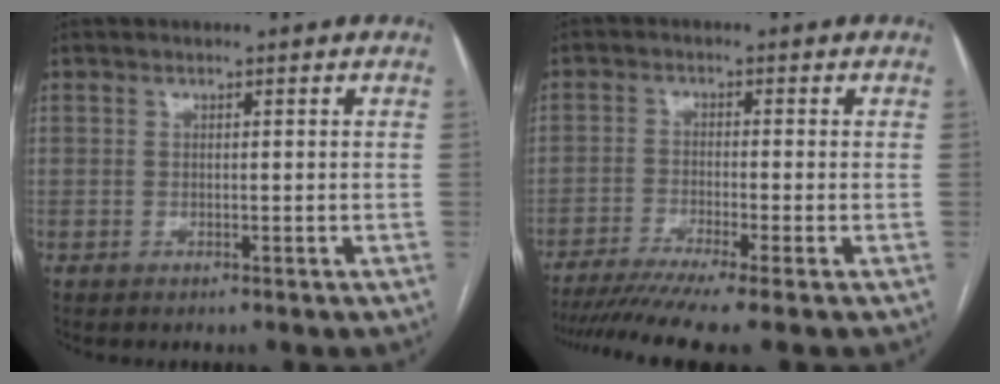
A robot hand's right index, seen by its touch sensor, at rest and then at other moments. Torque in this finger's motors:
{"motor_torque": [1.08, -1.06, 0.35, 0.15]}